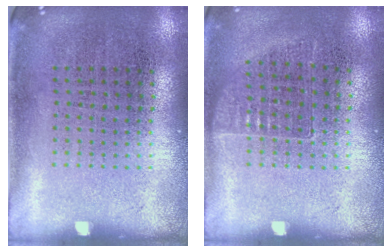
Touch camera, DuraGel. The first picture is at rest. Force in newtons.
{"total": 0.7, "press": 0.7, "slide": 0.1}